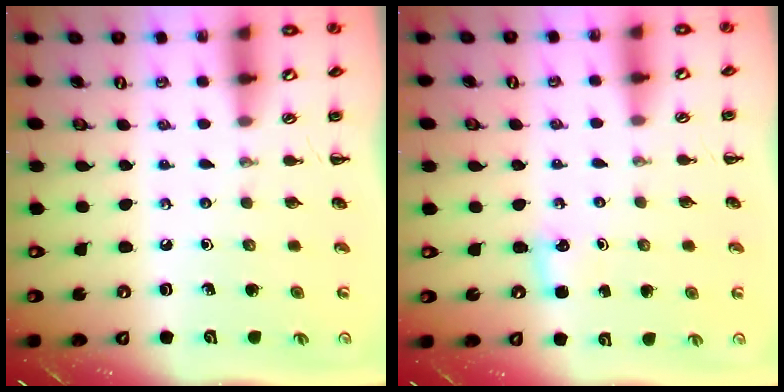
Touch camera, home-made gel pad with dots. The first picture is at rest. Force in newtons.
{"total": 2.8, "press": 2.6, "slide": 0.9}